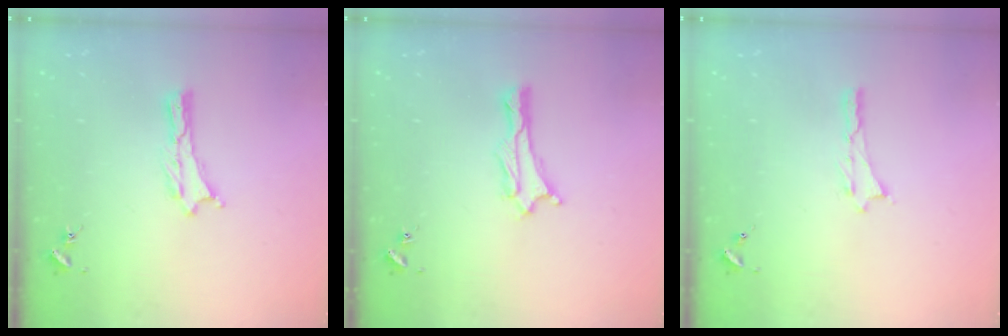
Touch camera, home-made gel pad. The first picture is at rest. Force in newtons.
{"total": 1.9, "press": 1.9, "slide": 0.1}
{"total": 0.0}